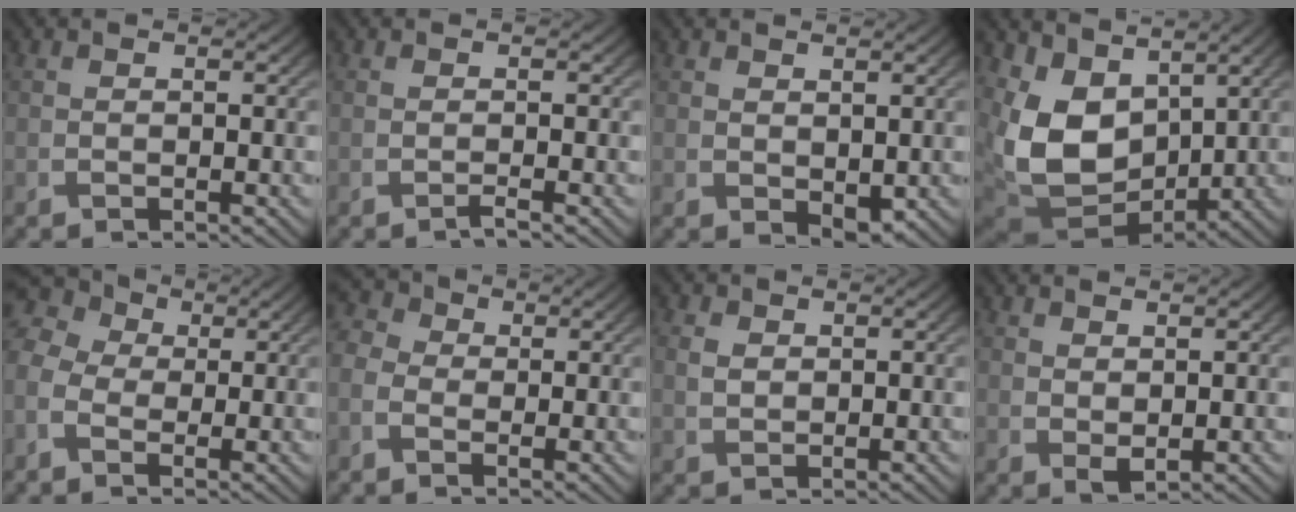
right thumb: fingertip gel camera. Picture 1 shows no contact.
{"total": 0.7, "force": [-0.5, -0.1, 0.5], "torque": [-0.010, 0.000, -0.014]}
{"total": 2.1, "force": [0.5, 1.2, 1.7], "torque": [-0.031, -0.009, 0.016]}
{"total": 12.0, "force": [3.1, 8.1, 8.3], "torque": [-0.209, -0.017, 0.063]}
{"total": 6.8, "force": [-0.6, 5.1, 4.4], "torque": [-0.135, 0.010, -0.021]}
{"total": 4.3, "force": [-1.2, 3.4, 2.3], "torque": [-0.068, 0.007, -0.042]}
{"total": 2.1, "force": [0.6, 1.6, 1.2], "torque": [-0.032, 0.000, 0.012]}
{"total": 1.7, "force": [1.0, 0.8, 1.1], "torque": [-0.025, -0.005, 0.023]}